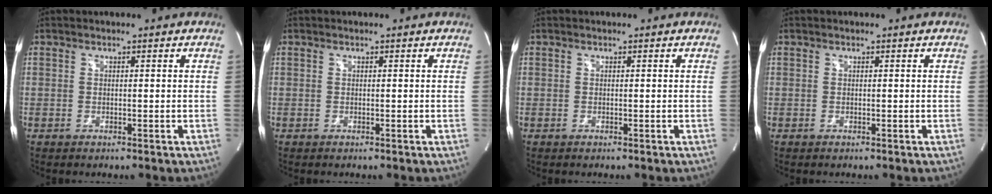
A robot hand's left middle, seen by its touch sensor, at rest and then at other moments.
{"total": 0.0}
{"total": 0.0}
{"total": 0.0}